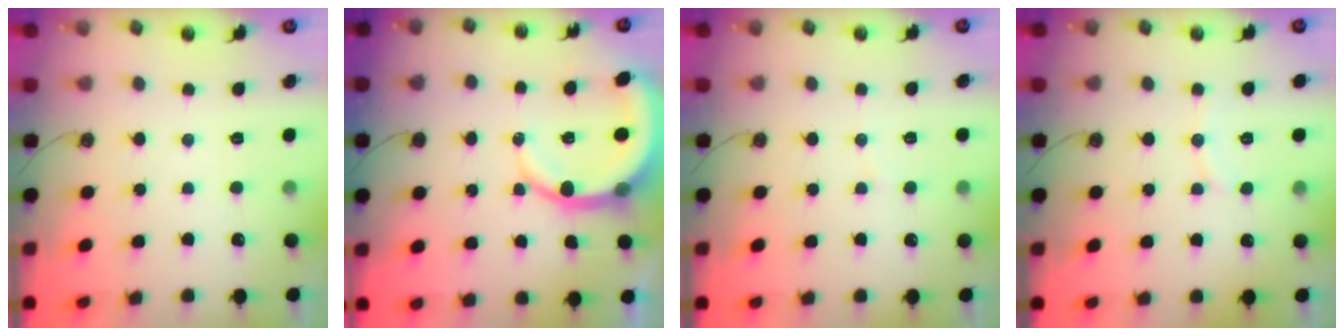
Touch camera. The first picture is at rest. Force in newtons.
{"total": 10.1, "press": 10.0, "slide": 1.3}
{"total": 3.0, "press": 2.9, "slide": 0.3}
{"total": 4.6, "press": 4.5, "slide": 0.6}